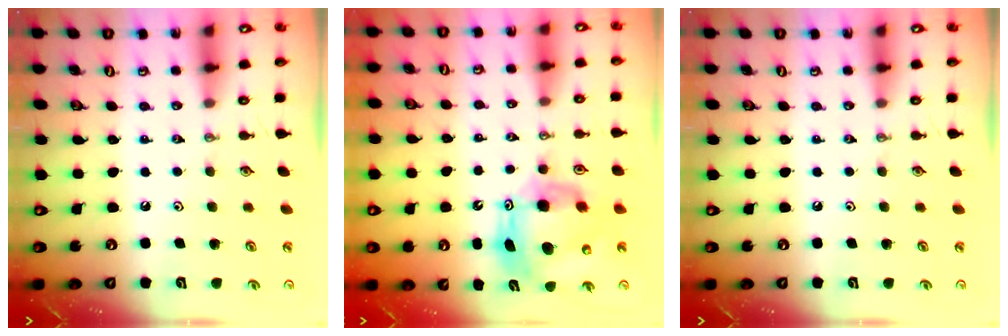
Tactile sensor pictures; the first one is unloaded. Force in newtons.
{"total": 12.5, "press": 12.4, "slide": 1.2}
{"total": 0.0}